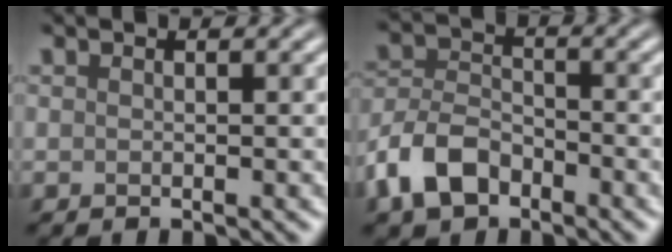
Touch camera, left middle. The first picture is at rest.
{"total": 5.6, "force": [-3.3, 3.4, 3.0], "torque": [-0.063, 0.001, -0.074]}